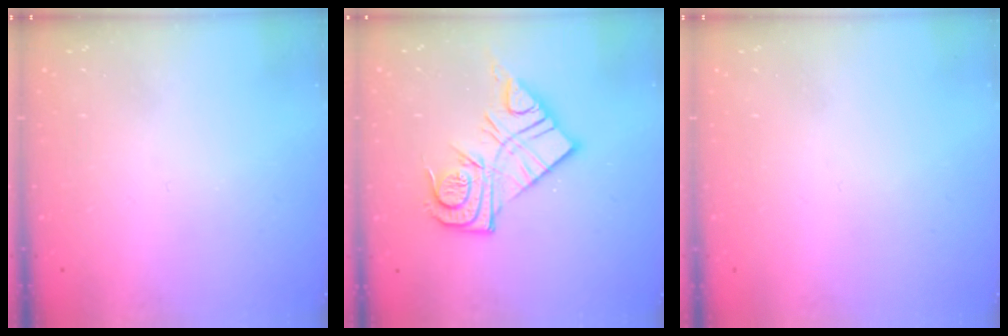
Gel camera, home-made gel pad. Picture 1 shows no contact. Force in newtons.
{"total": 13.2, "press": 13.1, "slide": 1.0}
{"total": 1.6, "press": 1.6, "slide": 0.1}